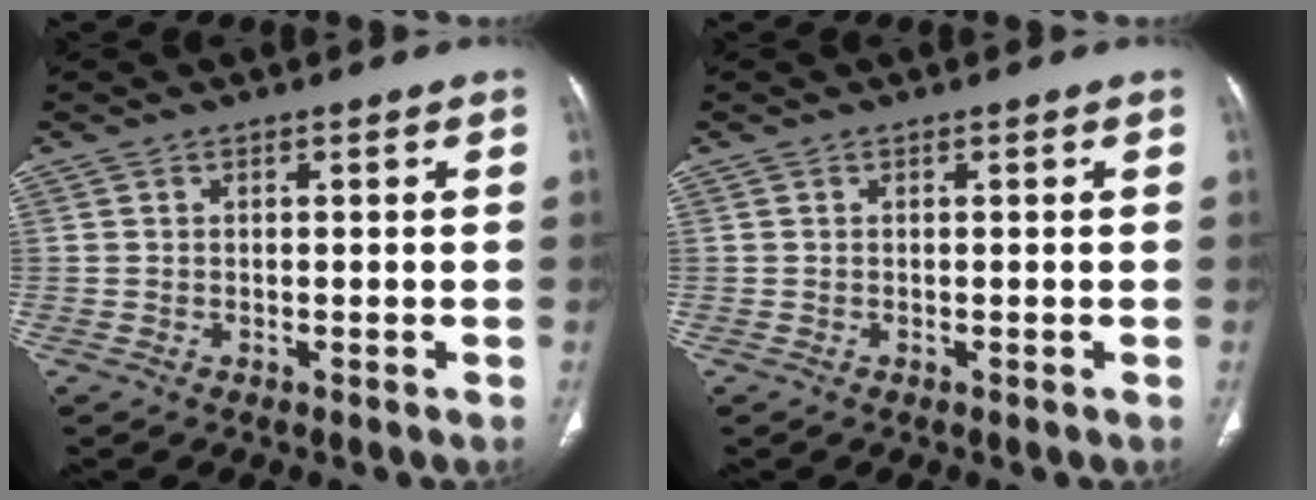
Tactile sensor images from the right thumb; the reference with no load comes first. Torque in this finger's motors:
{"motor_torque": [-0.02, -0.10, 0.27, 0.22, -0.01]}